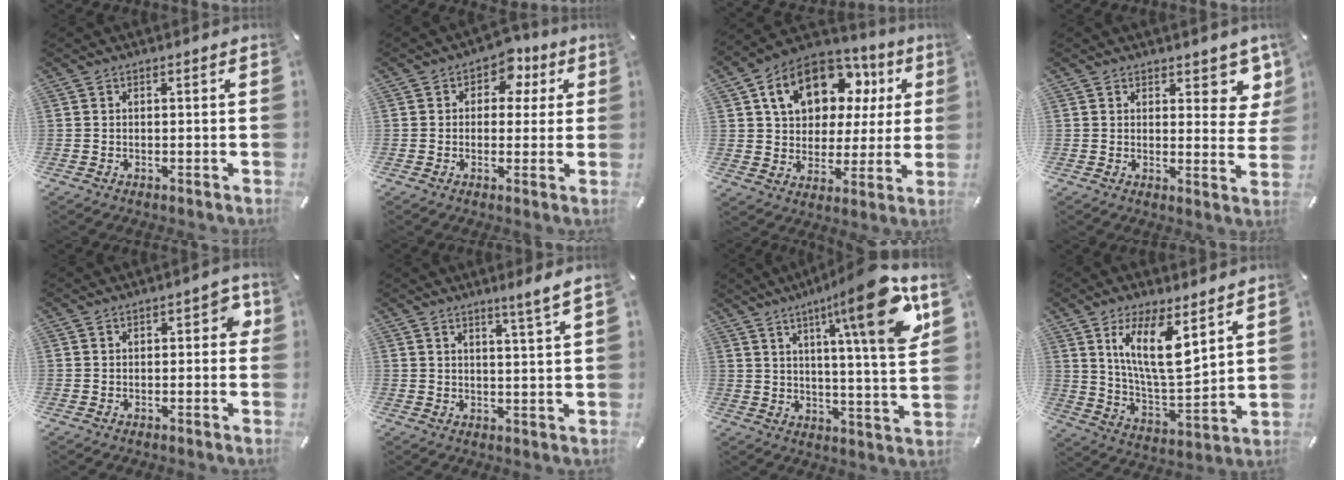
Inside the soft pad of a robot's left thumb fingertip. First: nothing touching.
{"total": 7.0, "force": [2.2, 5.4, 3.9], "torque": [-0.043, -0.006, 0.030]}
{"total": 16.3, "force": [7.5, 11.7, 8.5], "torque": [-0.160, -0.019, 0.140]}
{"total": 6.8, "force": [4.6, 3.8, 3.2], "torque": [-0.012, -0.038, 0.074]}
{"total": 4.0, "force": [0.3, 2.2, 3.3], "torque": [-0.049, 0.006, 0.001]}
{"total": 4.3, "force": [3.3, -0.7, 2.7], "torque": [-0.052, -0.019, 0.054]}
{"total": 19.8, "force": [9.8, 3.7, 16.8], "torque": [-0.243, -0.048, 0.135]}
{"total": 15.1, "force": [8.3, 5.1, 11.5], "torque": [-0.229, -0.035, 0.141]}